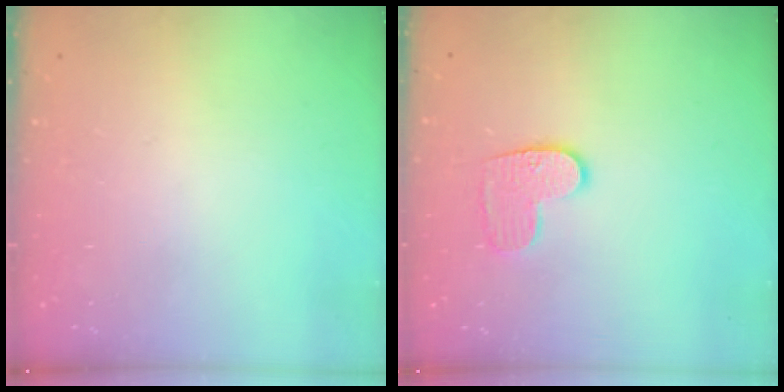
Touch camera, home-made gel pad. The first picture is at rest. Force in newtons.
{"total": 8.0, "press": 8.0, "slide": 0.3}